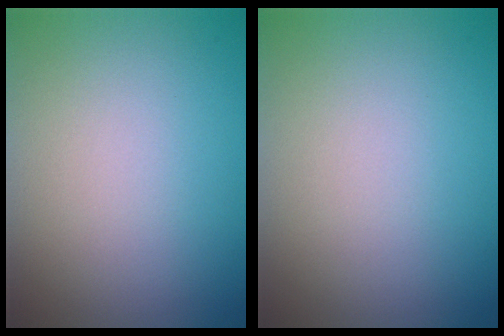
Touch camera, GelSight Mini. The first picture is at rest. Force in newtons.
{"total": 0.0}